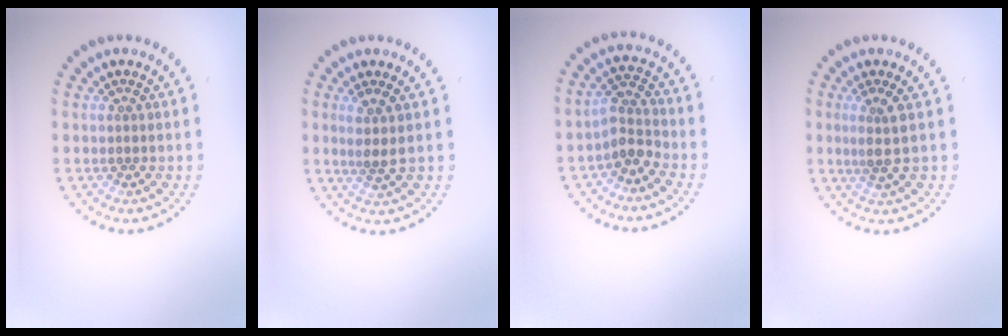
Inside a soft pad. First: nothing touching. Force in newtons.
{"total": 2.0, "press": 1.6, "slide": 1.2}
{"total": 2.5, "press": 2.0, "slide": 1.5}
{"total": 2.3, "press": 1.7, "slide": 1.6}